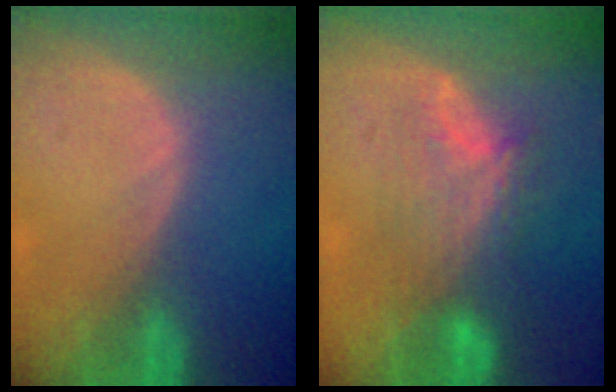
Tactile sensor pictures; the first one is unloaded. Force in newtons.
{"total": 7.6, "press": 7.2, "slide": 2.2}